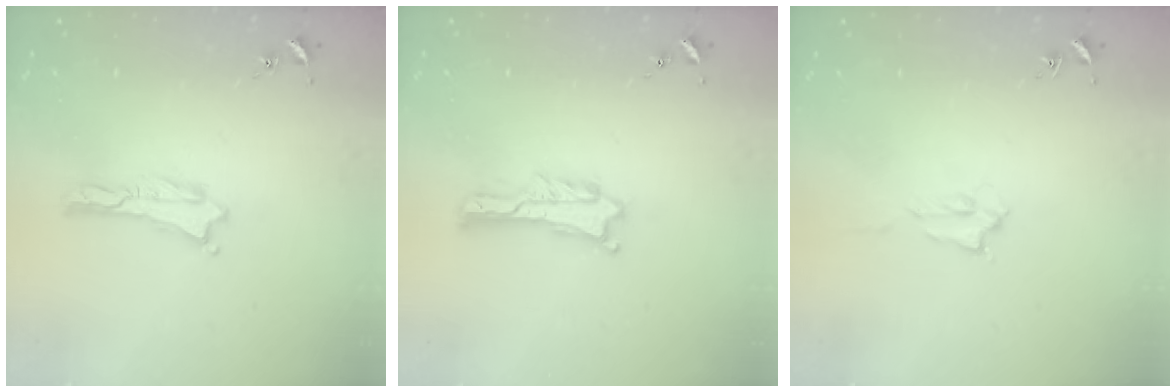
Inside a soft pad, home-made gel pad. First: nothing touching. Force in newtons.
{"total": 0.8, "press": 0.8, "slide": 0.2}
{"total": 1.4, "press": 1.4, "slide": 0.2}